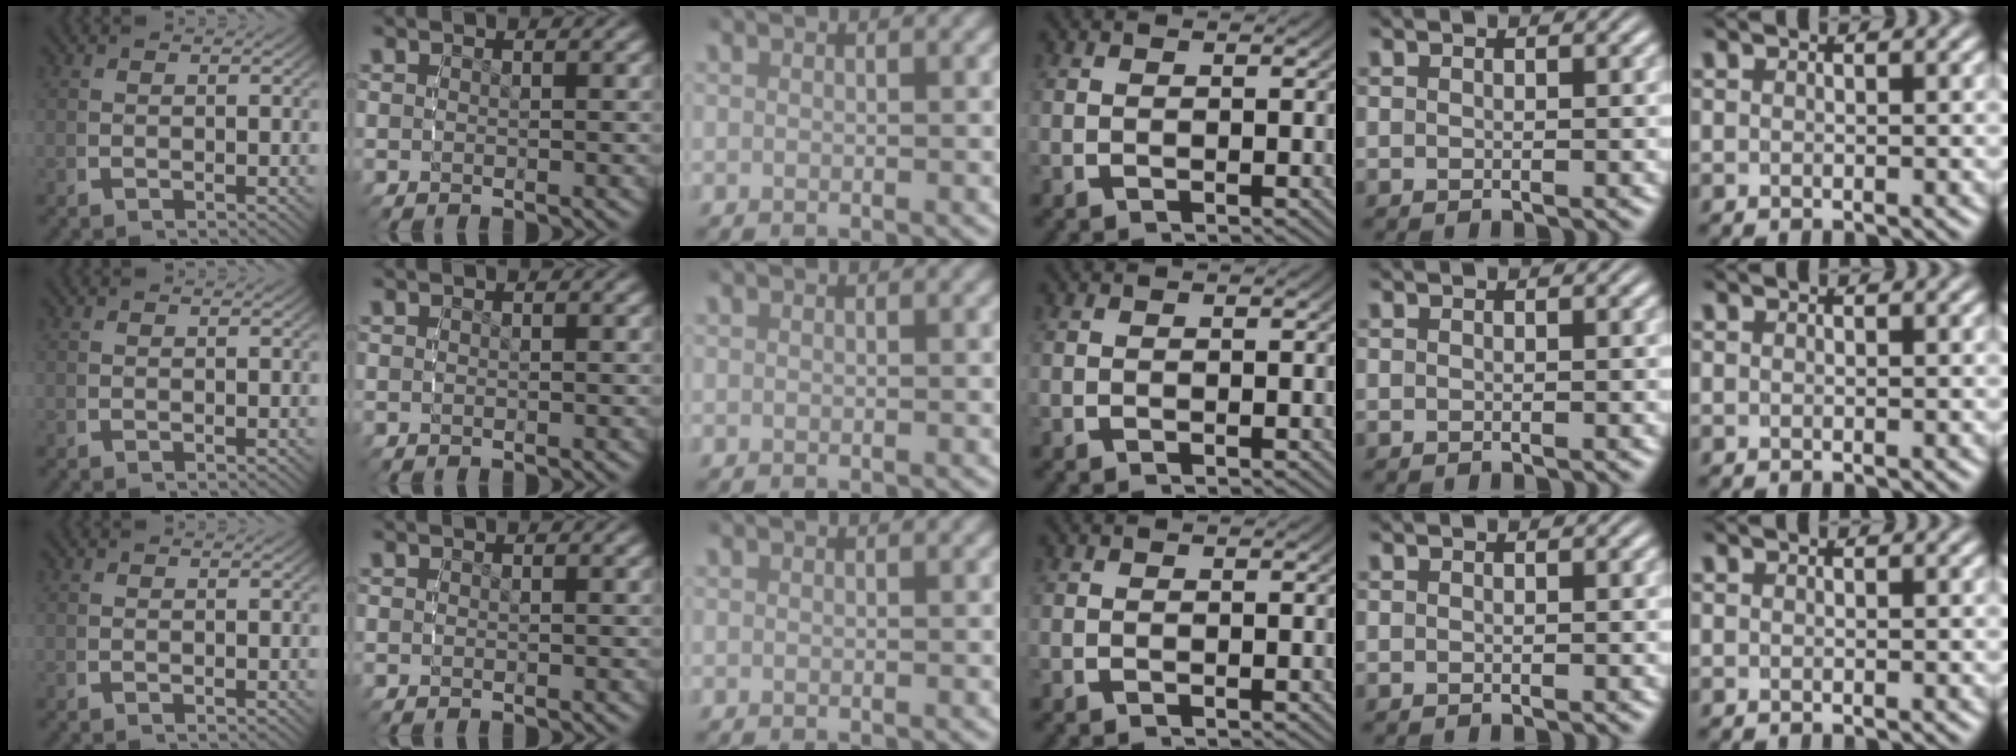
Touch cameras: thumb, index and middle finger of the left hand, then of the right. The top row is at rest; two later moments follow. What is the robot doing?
{"motion": "reach", "object": "glasses case"}